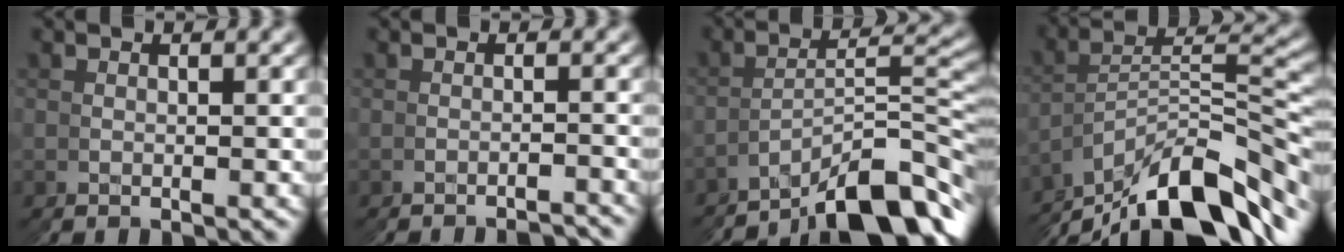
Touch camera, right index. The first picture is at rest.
{"total": 2.6, "force": [-2.4, -0.6, -0.7], "torque": [0.015, 0.006, -0.043]}
{"total": 8.9, "force": [-5.9, 2.6, 6.2], "torque": [-0.066, -0.001, -0.084]}
{"total": 11.0, "force": [-3.1, 5.4, 9.1], "torque": [-0.138, 0.005, -0.046]}